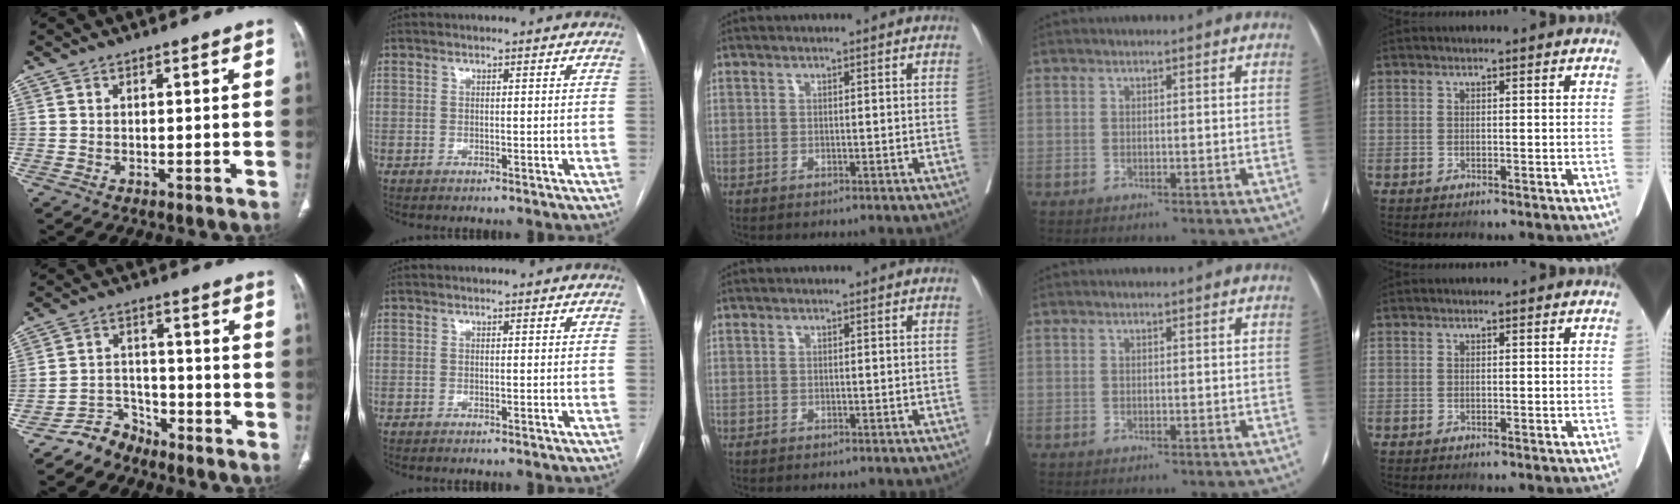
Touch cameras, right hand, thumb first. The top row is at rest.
{"thumb": {"total": 5.8, "force": [-5.0, 3.0, 0.1], "torque": [0.015, 0.048, -0.097]}}